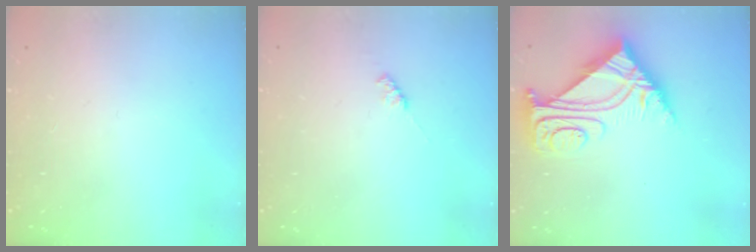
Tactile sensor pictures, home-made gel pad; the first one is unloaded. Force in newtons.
{"total": 2.2, "press": 2.2, "slide": 0.4}
{"total": 7.5, "press": 7.4, "slide": 0.8}